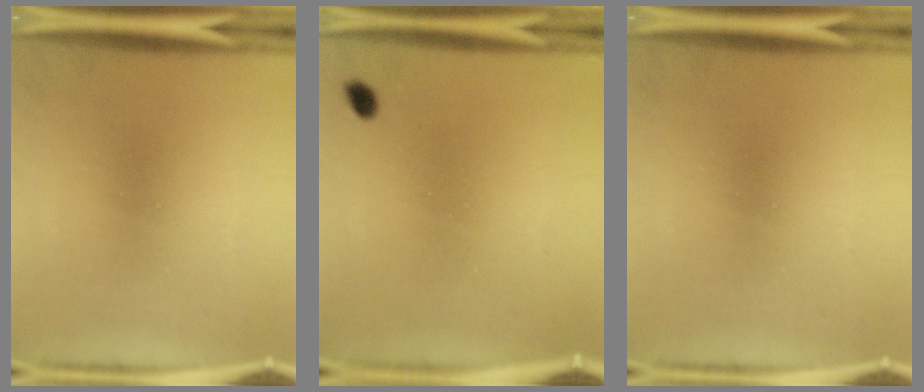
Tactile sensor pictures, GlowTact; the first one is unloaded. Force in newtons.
{"total": 1.3}
{"total": 0.0}